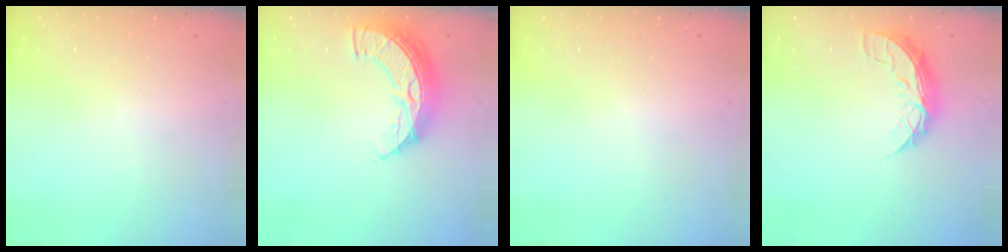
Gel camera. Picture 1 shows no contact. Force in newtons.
{"total": 12.2, "press": 12.2, "slide": 0.9}
{"total": 0.0}
{"total": 7.9, "press": 7.9, "slide": 0.6}